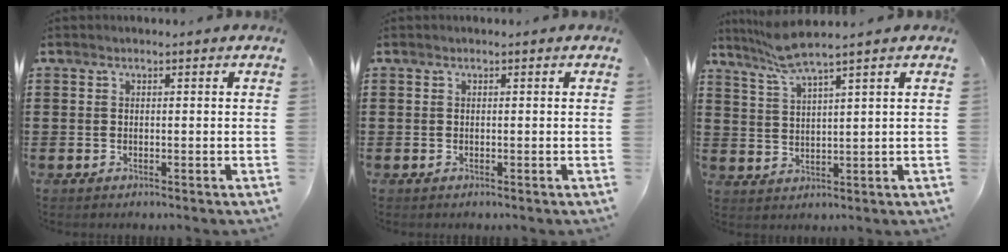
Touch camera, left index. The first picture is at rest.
{"total": 0.0}
{"total": 5.4, "force": [4.4, -0.1, 3.2], "torque": [-0.076, -0.007, 0.078]}